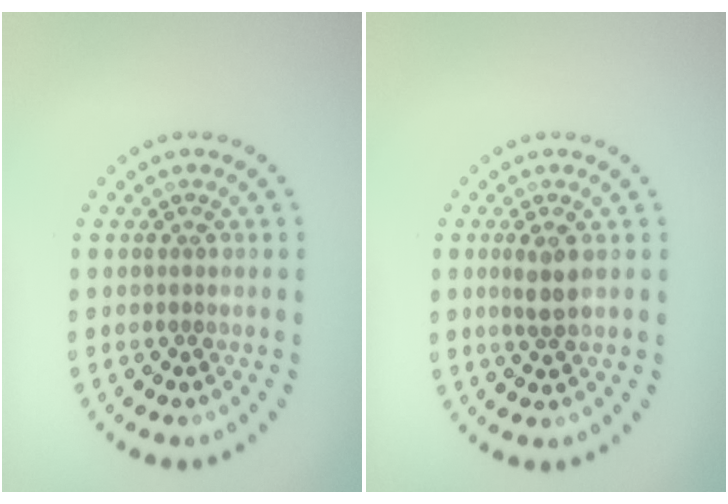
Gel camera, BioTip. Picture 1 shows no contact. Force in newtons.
{"total": 2.0, "press": 1.9, "slide": 0.8}